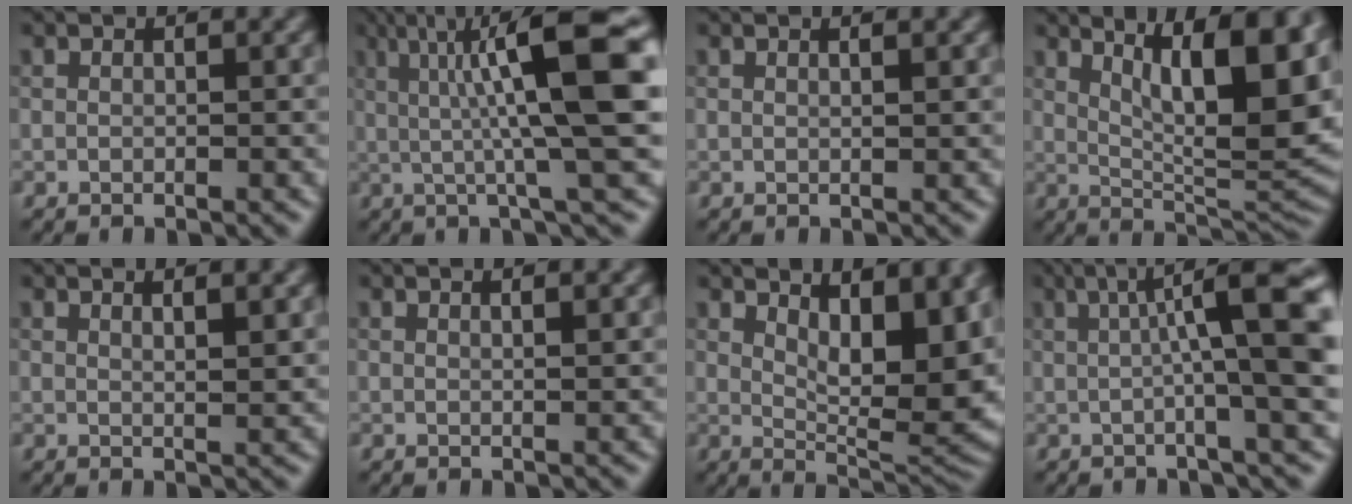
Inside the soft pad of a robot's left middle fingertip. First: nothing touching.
{"total": 10.9, "force": [1.2, 1.6, 10.7], "torque": [-0.171, 0.021, 0.033]}
{"total": 1.0, "force": [0.5, 0.4, 0.8], "torque": [0.006, 0.010, -0.005]}
{"total": 12.5, "force": [3.9, 3.6, 11.3], "torque": [-0.149, 0.004, 0.079]}
{"total": 2.0, "force": [1.3, 0.5, 1.5], "torque": [-0.004, 0.013, 0.014]}
{"total": 1.3, "force": [0.7, 0.5, 1.0], "torque": [0.005, 0.012, -0.002]}
{"total": 10.0, "force": [3.5, 3.5, 8.7], "torque": [-0.115, -0.010, 0.078]}
{"total": 10.9, "force": [2.2, 1.9, 10.5], "torque": [-0.139, 0.013, 0.046]}